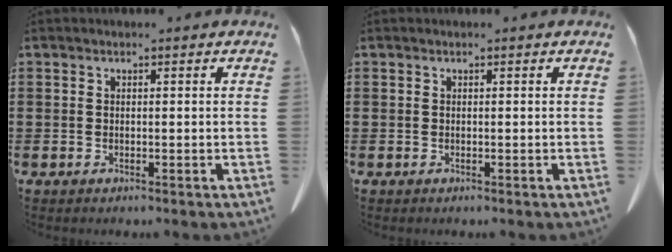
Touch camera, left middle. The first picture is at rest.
{"total": 0.0}